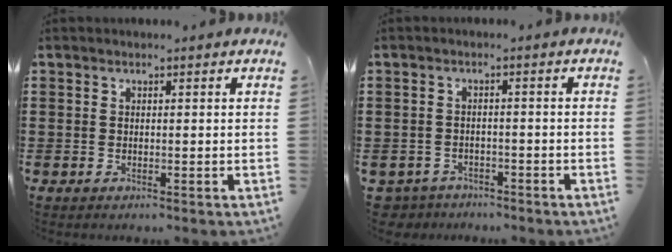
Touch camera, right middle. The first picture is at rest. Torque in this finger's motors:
{"motor_torque": [-0.03, 0.13, 0.00, -0.03]}